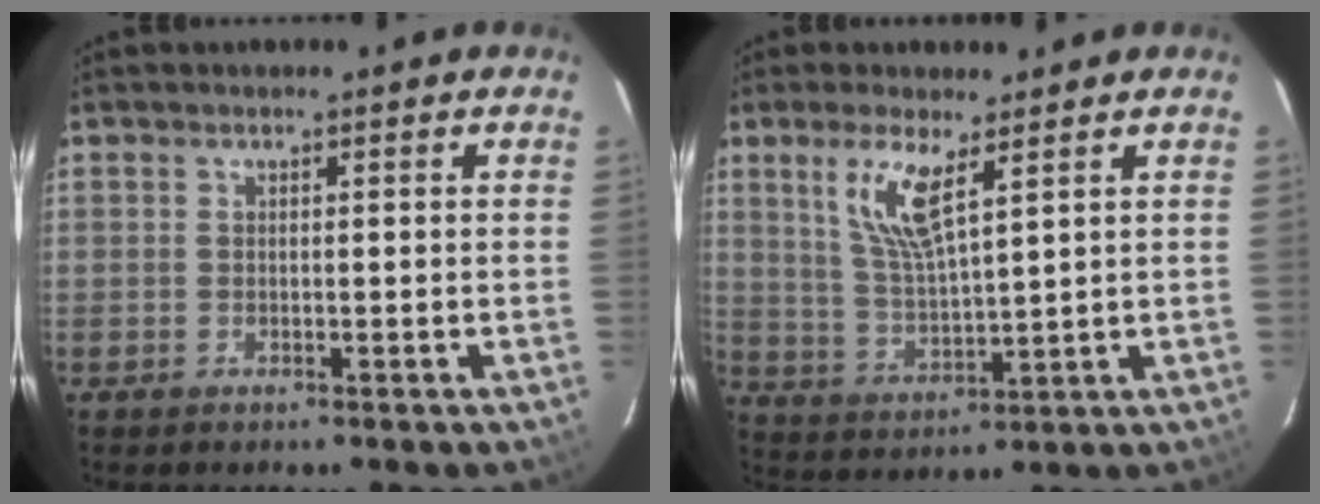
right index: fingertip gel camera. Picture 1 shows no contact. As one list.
[{"total": 8.4, "force": [4.5, 1.8, 6.8], "torque": [-0.138, -0.005, 0.096]}]